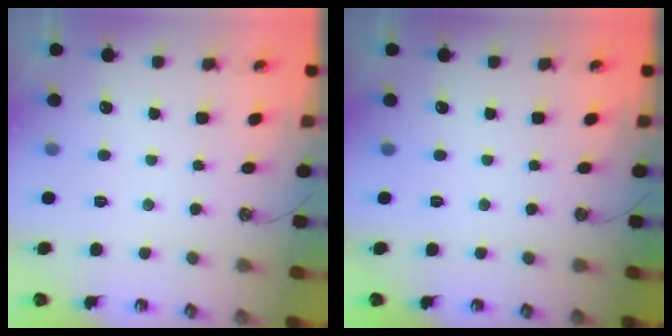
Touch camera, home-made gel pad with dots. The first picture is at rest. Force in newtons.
{"total": 0.0}